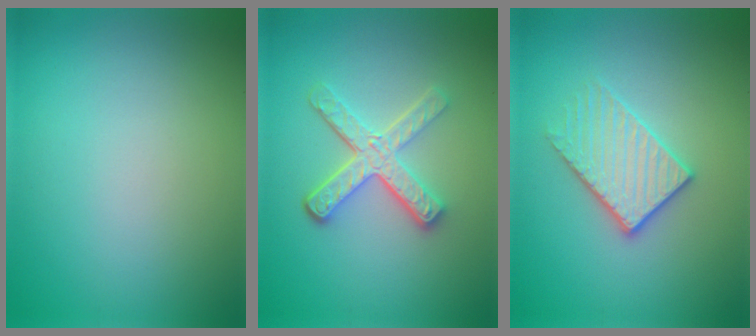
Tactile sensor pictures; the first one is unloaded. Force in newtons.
{"total": 4.5, "press": 3.3, "slide": 3.0}
{"total": 3.2, "press": 3.0, "slide": 1.1}